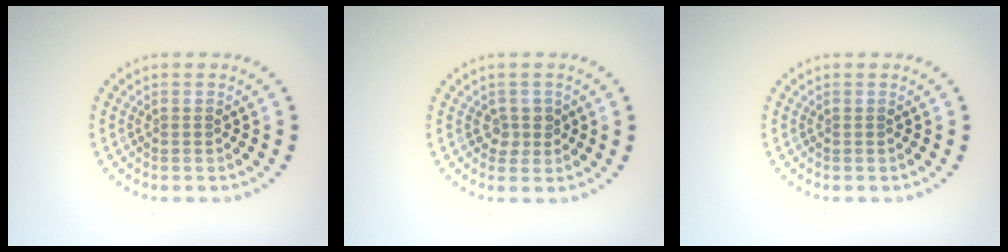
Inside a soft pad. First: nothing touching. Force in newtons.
{"total": 1.4, "press": 1.2, "slide": 0.7}
{"total": 0.0}